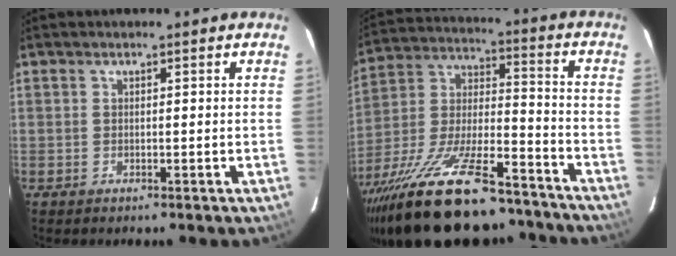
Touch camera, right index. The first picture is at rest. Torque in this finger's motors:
{"motor_torque": [1.49, -0.65, 1.05, 0.21]}